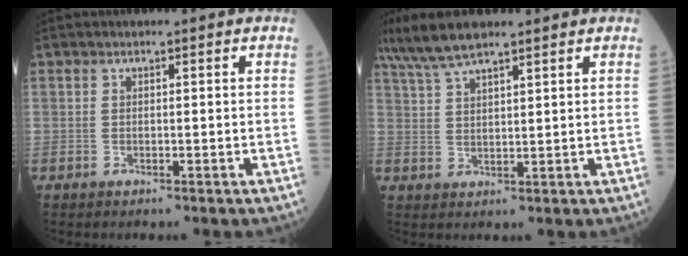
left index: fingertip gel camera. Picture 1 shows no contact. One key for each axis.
{"total": 8.7, "fx": 7.1, "fy": 1.2, "fz": 4.9, "tx": -0.091, "ty": 0.034, "tz": 0.133}